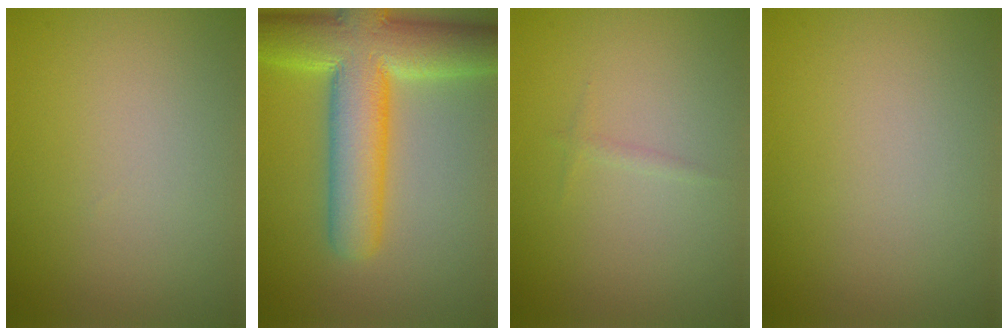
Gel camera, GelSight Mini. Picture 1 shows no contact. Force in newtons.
{"total": 10.8, "press": 10.8, "slide": 0.5}
{"total": 0.5, "press": 0.5, "slide": 0.1}
{"total": 0.0}